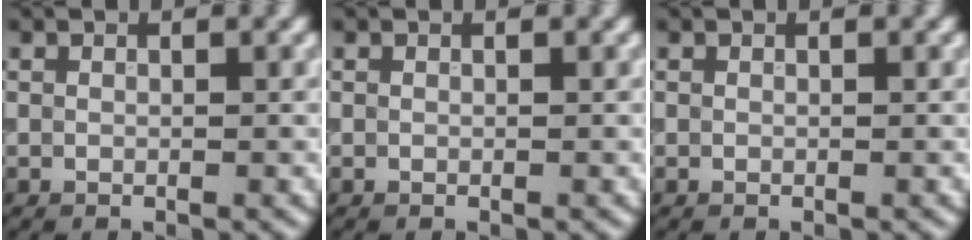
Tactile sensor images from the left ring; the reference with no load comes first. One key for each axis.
{"total": 0.0}
{"total": 0.0}